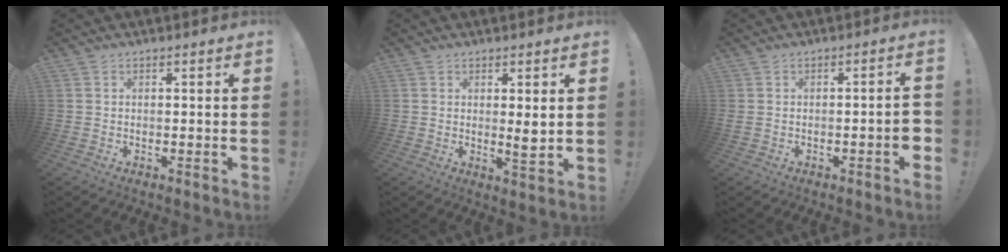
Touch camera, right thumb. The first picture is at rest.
{"total": 4.2, "force": [1.1, 0.8, 4.0], "torque": [-0.042, -0.021, 0.014]}
{"total": 4.5, "force": [-1.1, 0.6, 4.3], "torque": [-0.066, 0.002, -0.015]}